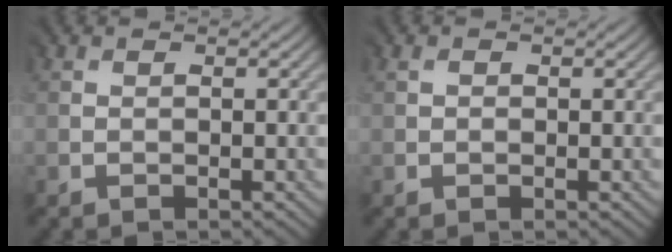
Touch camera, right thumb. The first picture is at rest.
{"total": 0.7, "force": [0.3, 0.6, 0.4], "torque": [-0.008, 0.001, 0.006]}